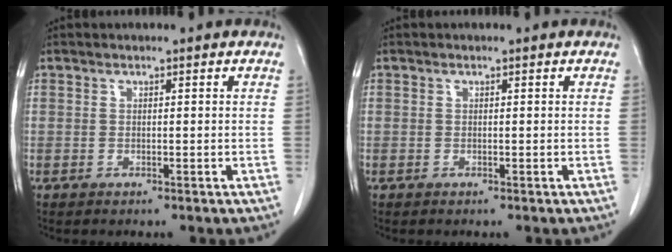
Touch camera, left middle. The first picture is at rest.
{"total": 0.0}